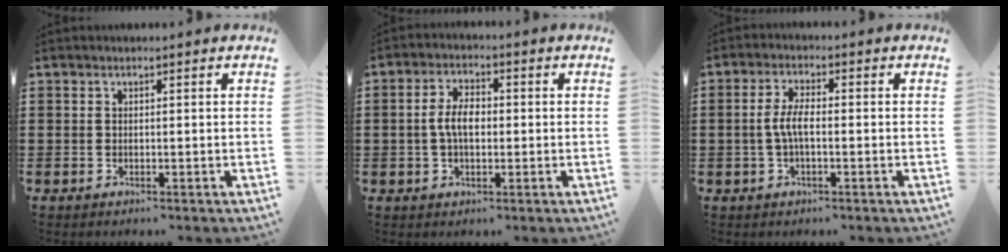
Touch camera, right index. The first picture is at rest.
{"total": 4.9, "force": [-0.2, 2.6, 4.2], "torque": [-0.094, 0.003, -0.010]}
{"total": 4.1, "force": [-0.5, 1.3, 3.9], "torque": [-0.093, -0.004, -0.018]}